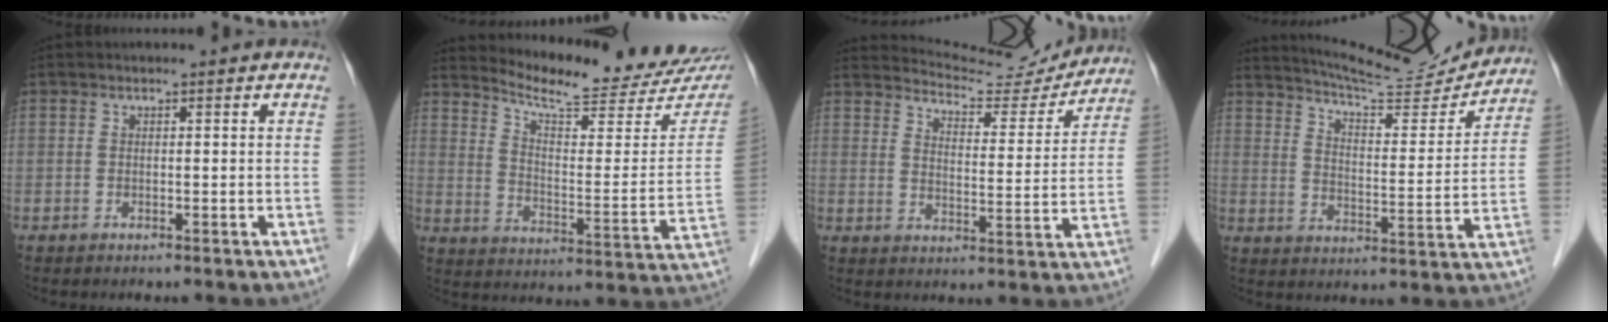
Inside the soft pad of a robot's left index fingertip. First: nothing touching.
{"total": 19.0, "force": [17.8, 2.1, 6.3], "torque": [-0.097, -0.080, 0.227]}
{"total": 12.4, "force": [12.3, 1.3, 1.2], "torque": [-0.019, -0.025, 0.158]}
{"total": 15.1, "force": [14.6, 0.8, 3.4], "torque": [-0.059, -0.034, 0.202]}